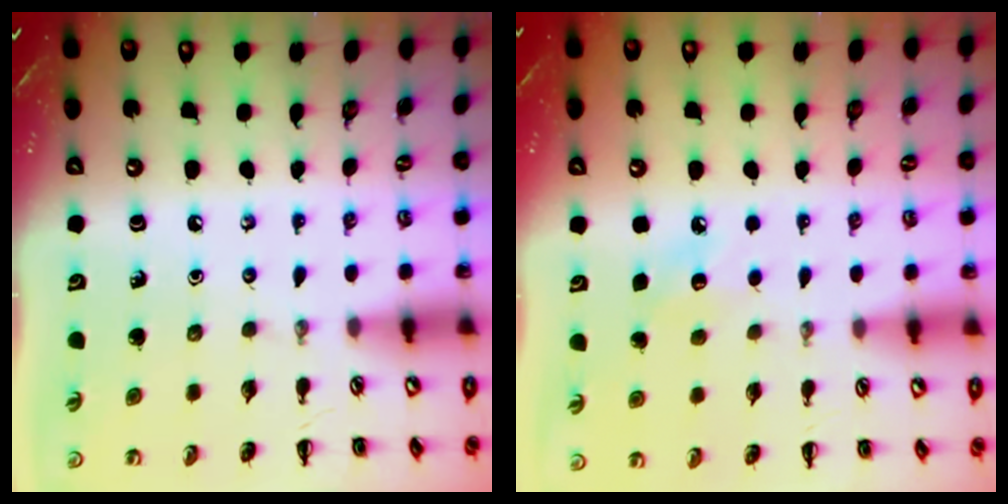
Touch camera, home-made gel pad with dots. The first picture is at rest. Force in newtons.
{"total": 6.7, "press": 6.5, "slide": 1.7}